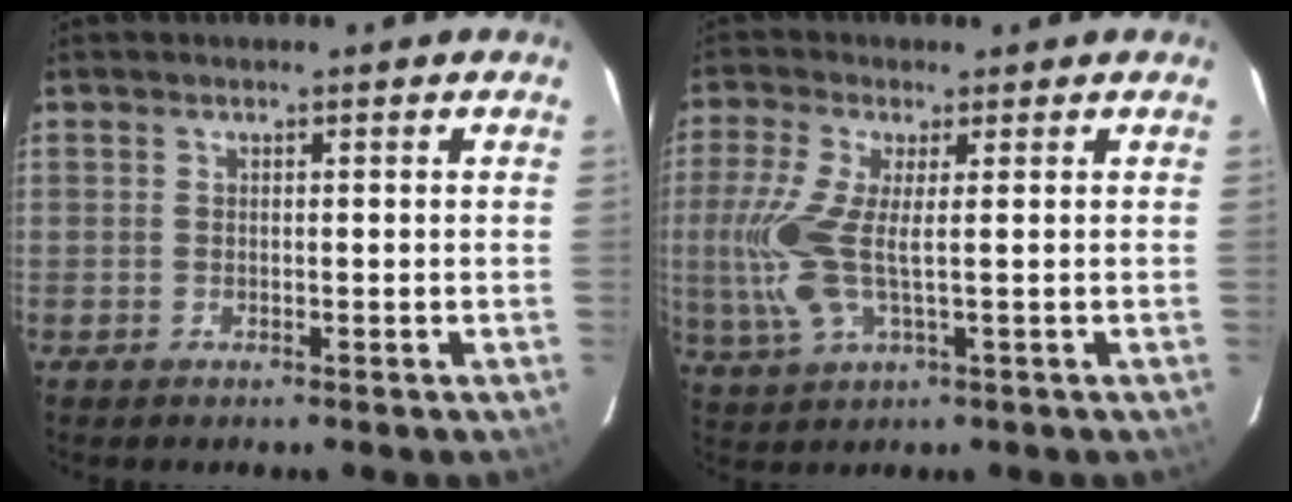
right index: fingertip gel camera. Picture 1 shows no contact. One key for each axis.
{"total": 9.4, "fx": 0.3, "fy": 2.6, "fz": 9.0, "tx": -0.209, "ty": -0.002, "tz": 0.006}